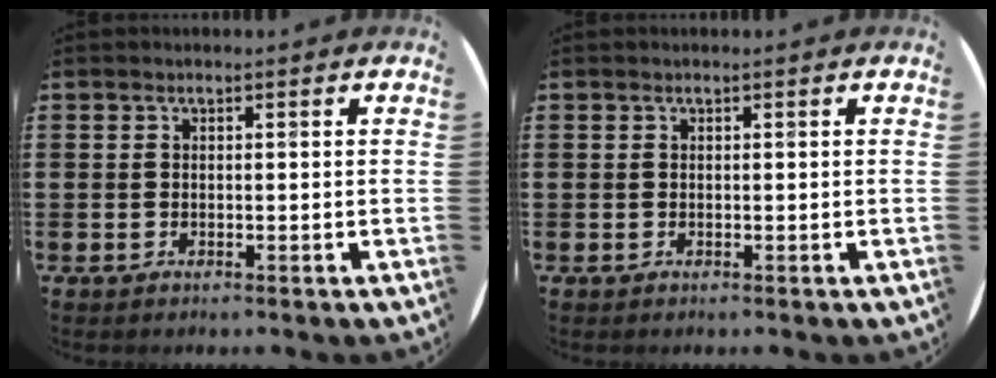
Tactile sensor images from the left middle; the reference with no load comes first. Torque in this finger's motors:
{"motor_torque": [0.18, -0.15, 0.00, 0.02]}